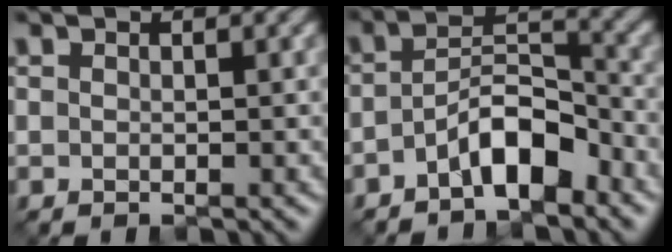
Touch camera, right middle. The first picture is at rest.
{"total": 5.1, "force": [-2.9, 2.0, 3.8], "torque": [-0.062, 0.014, -0.052]}